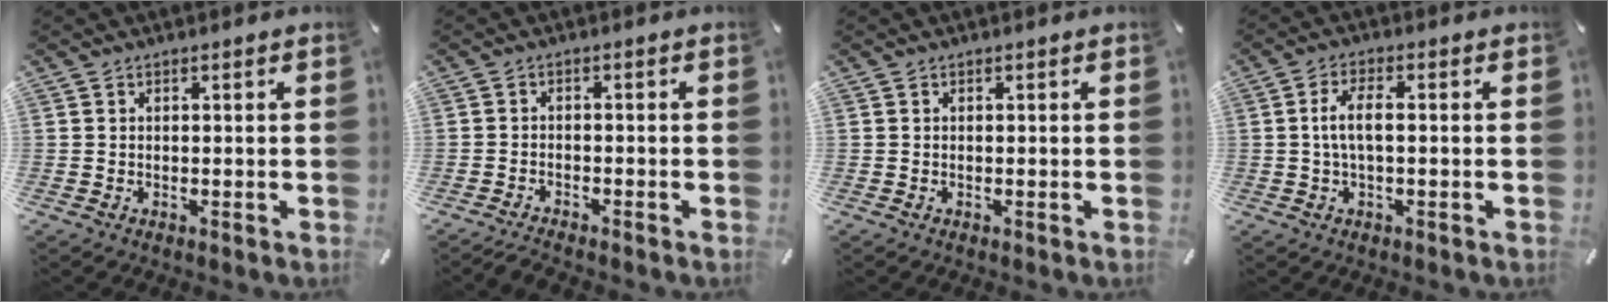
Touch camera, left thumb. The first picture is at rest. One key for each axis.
{"total": 2.3, "fx": -2.2, "fy": 0.4, "fz": 0.8, "tx": -0.020, "ty": 0.010, "tz": -0.045}
{"total": 0.0}
{"total": 5.7, "fx": 0.0, "fy": 2.1, "fz": 5.3, "tx": -0.111, "ty": 0.003, "tz": -0.005}